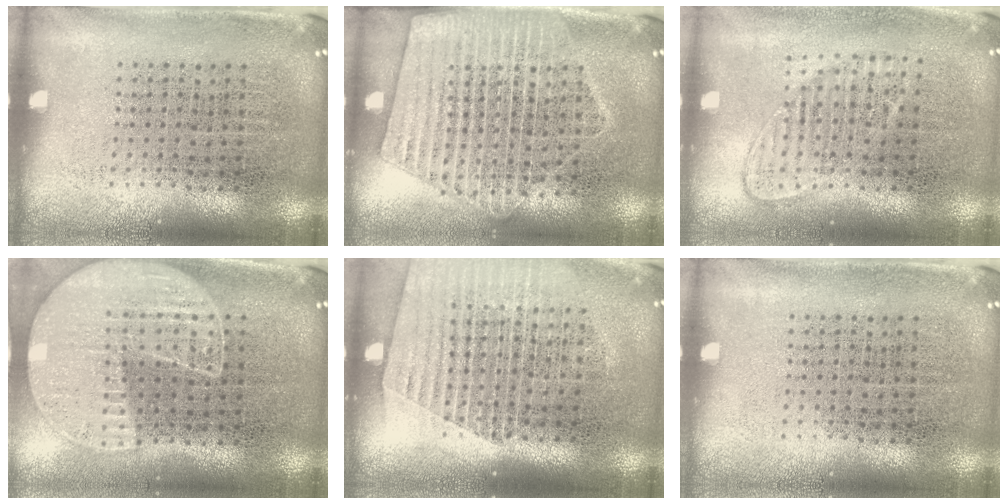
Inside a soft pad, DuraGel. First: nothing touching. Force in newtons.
{"total": 2.0, "press": 1.8, "slide": 0.9}
{"total": 1.2, "press": 1.1, "slide": 0.6}
{"total": 1.3, "press": 1.2, "slide": 0.3}
{"total": 1.6, "press": 1.5, "slide": 0.6}
{"total": 0.0}